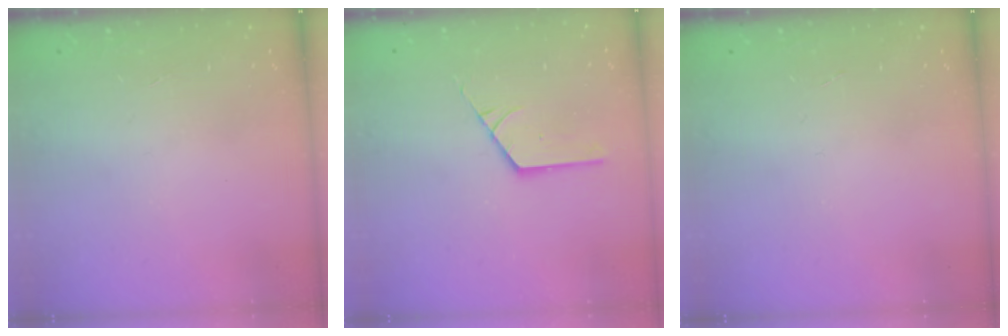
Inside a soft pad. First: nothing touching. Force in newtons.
{"total": 2.2, "press": 2.2, "slide": 0.1}
{"total": 0.0}